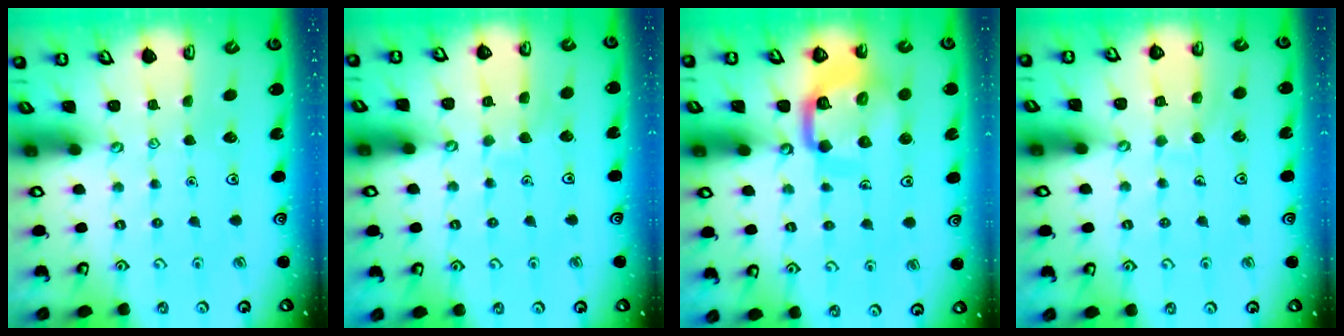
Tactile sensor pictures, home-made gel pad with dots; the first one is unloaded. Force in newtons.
{"total": 6.1, "press": 6.1, "slide": 0.3}
{"total": 11.4, "press": 11.4, "slide": 1.2}
{"total": 6.7, "press": 6.7, "slide": 0.4}